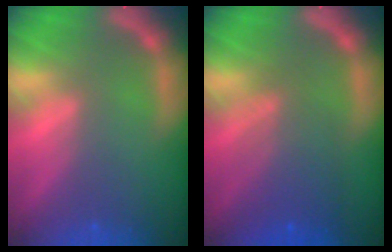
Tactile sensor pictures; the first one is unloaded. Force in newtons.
{"total": 5.5}